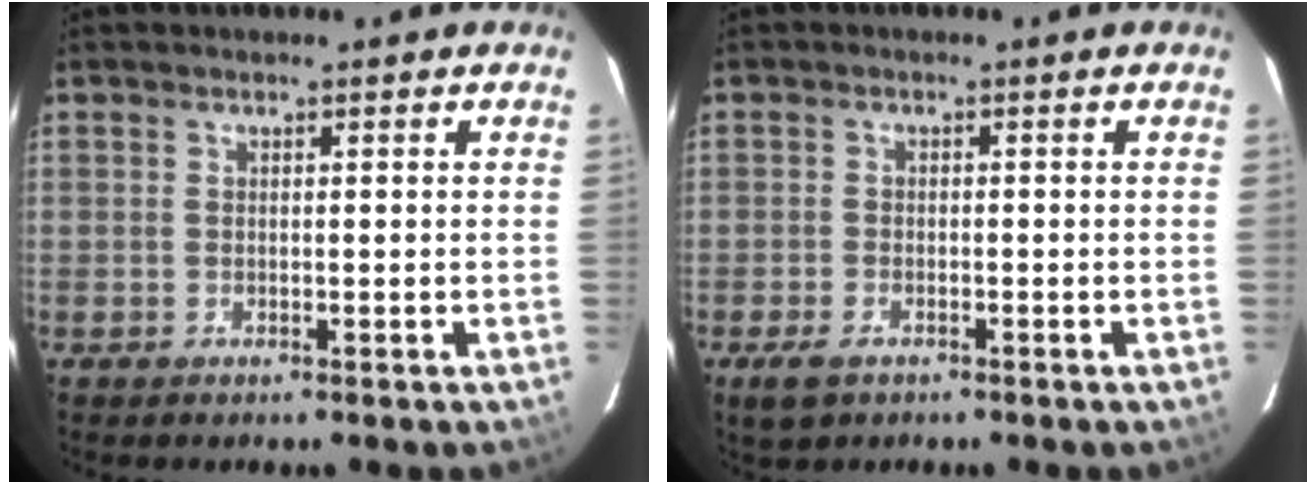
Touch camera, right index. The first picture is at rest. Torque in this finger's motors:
{"motor_torque": [0.18, 0.00, 0.04, 0.03]}